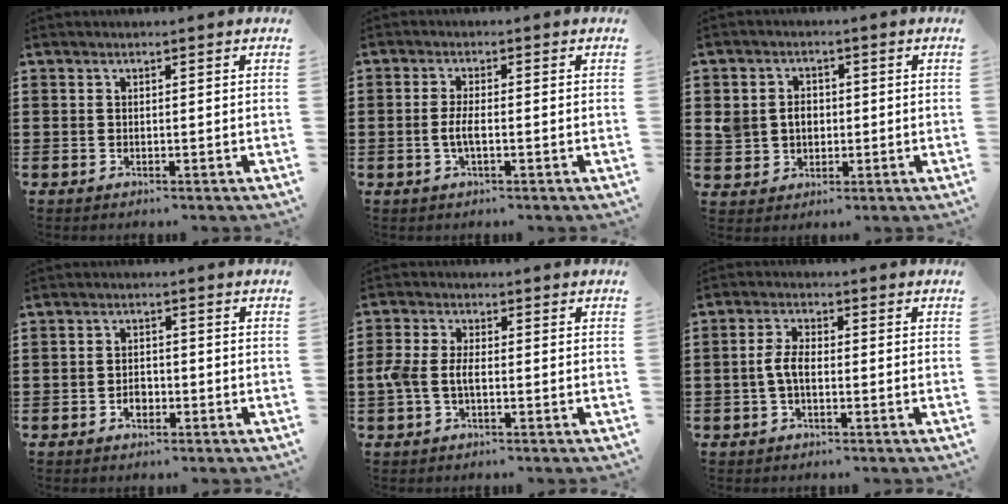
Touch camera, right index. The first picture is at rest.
{"total": 2.8, "force": [-0.6, 0.6, 2.6], "torque": [-0.061, -0.004, -0.016]}
{"total": 4.2, "force": [0.2, 3.9, 1.6], "torque": [-0.054, 0.012, -0.001]}
{"total": 2.3, "force": [-1.1, 1.4, 1.4], "torque": [-0.030, 0.003, -0.022]}
{"total": 3.6, "force": [-0.9, 1.6, 3.1], "torque": [-0.085, -0.005, -0.026]}
{"total": 3.7, "force": [-0.8, 1.6, 3.3], "torque": [-0.081, -0.003, -0.021]}